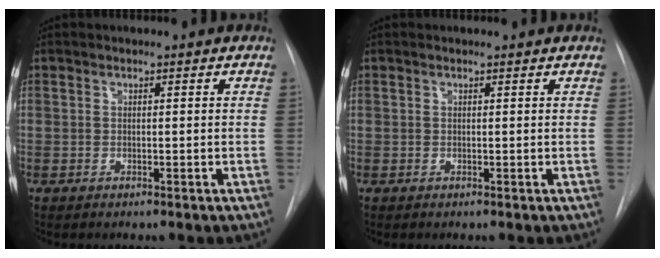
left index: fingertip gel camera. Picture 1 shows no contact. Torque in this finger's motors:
{"motor_torque": [0.26, -0.19, -0.03, 0.01]}